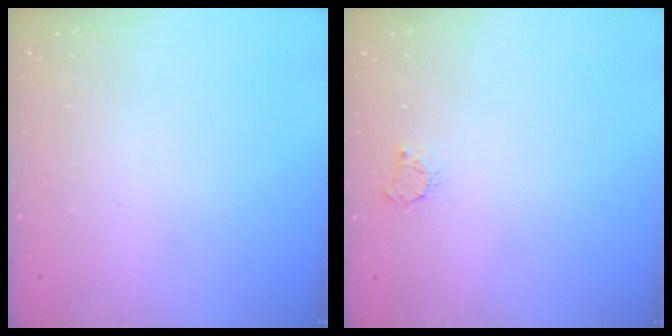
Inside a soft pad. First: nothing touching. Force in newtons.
{"total": 2.9, "press": 2.8, "slide": 0.4}